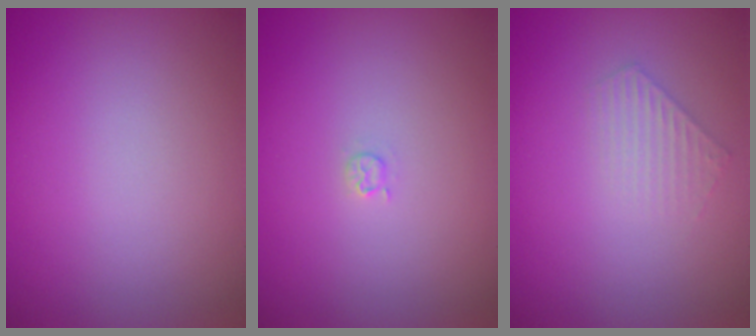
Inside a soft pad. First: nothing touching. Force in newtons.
{"total": 0.7, "press": 0.7, "slide": 0.1}
{"total": 1.5, "press": 1.5, "slide": 0.3}